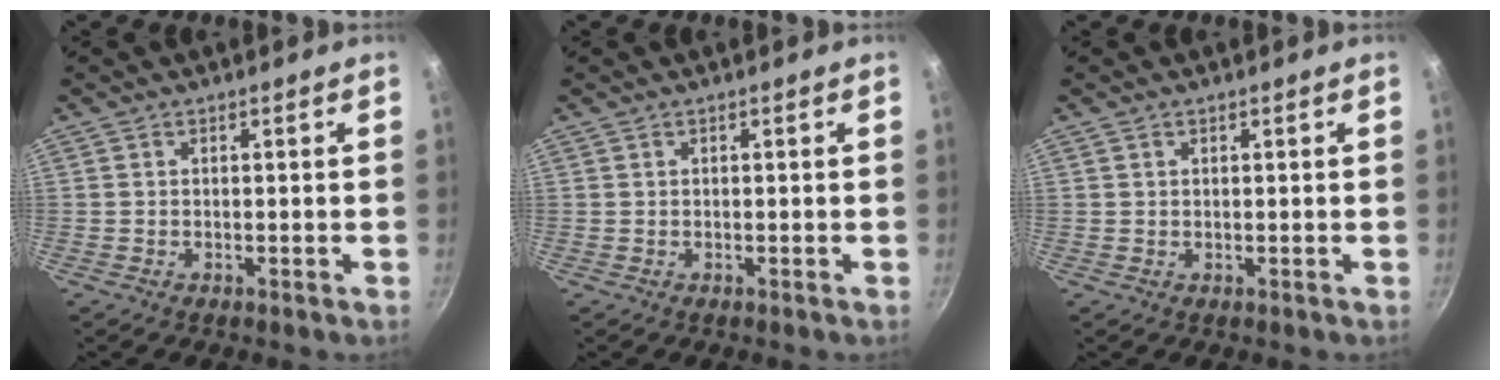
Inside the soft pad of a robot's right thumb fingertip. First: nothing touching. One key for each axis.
{"total": 0.0}
{"total": 0.5, "fx": 0.3, "fy": 0.4, "fz": 0.2, "tx": -0.002, "ty": 0.000, "tz": 0.006}